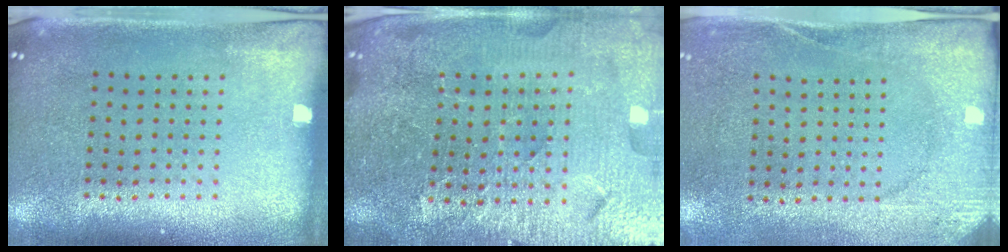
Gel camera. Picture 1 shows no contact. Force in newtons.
{"total": 5.5, "press": 5.1, "slide": 2.3}
{"total": 2.6, "press": 2.2, "slide": 1.4}